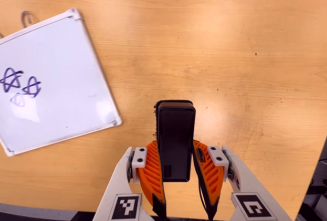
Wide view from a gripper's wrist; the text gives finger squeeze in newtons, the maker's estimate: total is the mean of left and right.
{"total": 4.8, "left": 3.2, "right": 6.4}